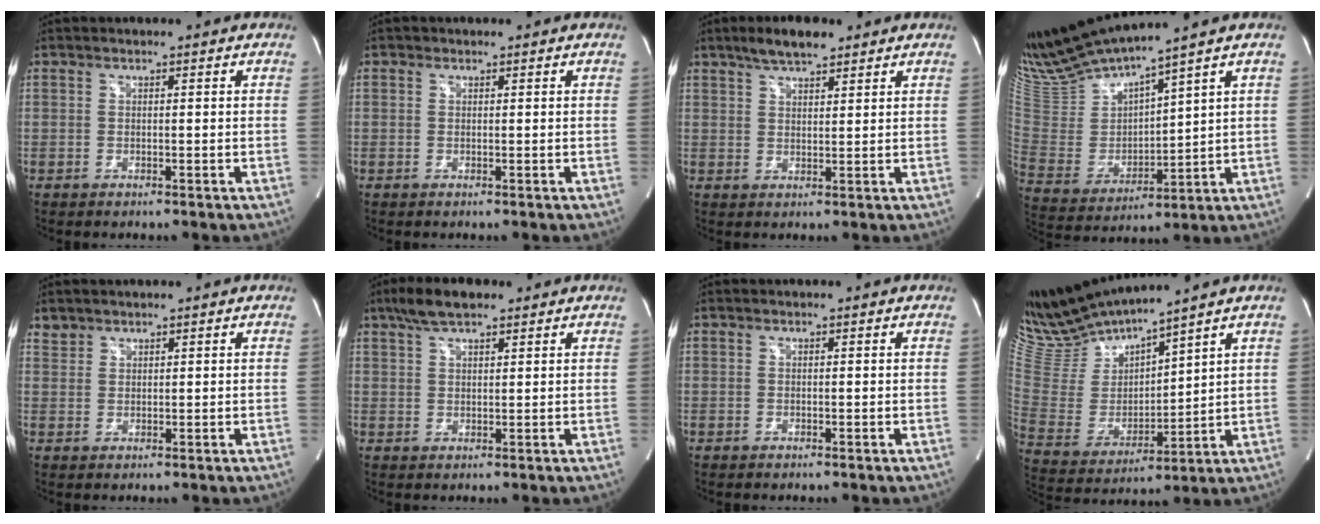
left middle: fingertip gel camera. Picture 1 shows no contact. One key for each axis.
{"total": 0.0}
{"total": 5.5, "fx": 4.2, "fy": 1.5, "fz": 3.3, "tx": -0.066, "ty": 0.009, "tz": 0.074}
{"total": 15.7, "fx": 14.2, "fy": 0.0, "fz": 6.8, "tx": -0.144, "ty": -0.019, "tz": 0.292}
{"total": 1.8, "fx": 1.5, "fy": 0.9, "fz": -0.2, "tx": 0.007, "ty": 0.008, "tz": 0.028}
{"total": 5.8, "fx": 4.2, "fy": 1.8, "fz": 3.5, "tx": -0.076, "ty": 0.016, "tz": 0.077}
{"total": 0.0}
{"total": 13.4, "fx": 12.7, "fy": 0.0, "fz": 4.2, "tx": -0.100, "ty": -0.009, "tz": 0.267}